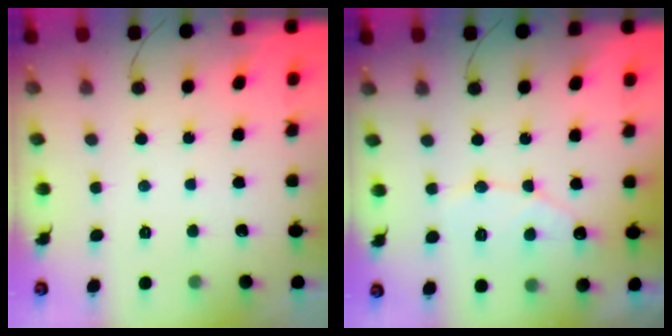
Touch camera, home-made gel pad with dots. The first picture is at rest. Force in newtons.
{"total": 8.3, "press": 8.3, "slide": 0.6}